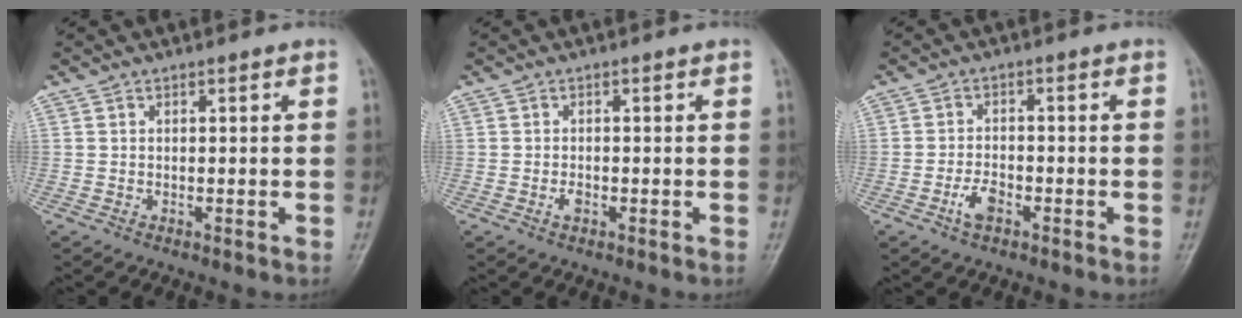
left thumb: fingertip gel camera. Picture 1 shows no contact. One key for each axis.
{"total": 1.4, "fx": -0.6, "fy": 0.8, "fz": 1.0, "tx": -0.018, "ty": 0.000, "tz": -0.013}
{"total": 3.8, "fx": -2.0, "fy": 1.9, "fz": 2.6, "tx": -0.049, "ty": 0.014, "tz": -0.039}